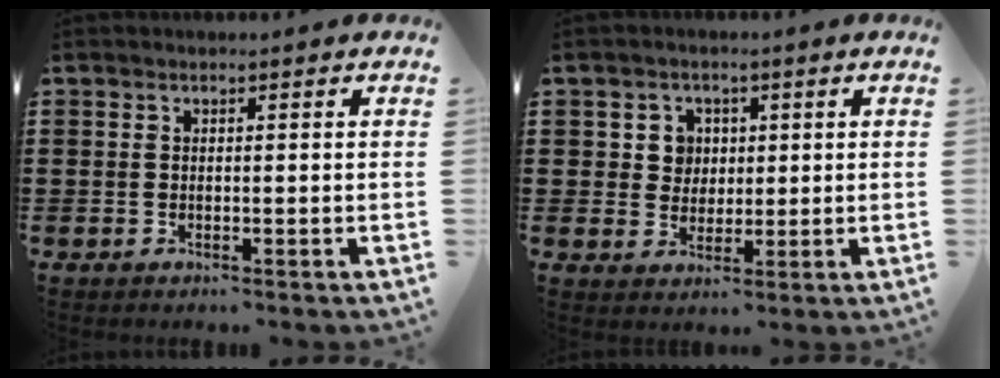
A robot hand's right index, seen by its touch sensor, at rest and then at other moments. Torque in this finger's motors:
{"motor_torque": [0.29, 0.29, 0.07, 0.01]}